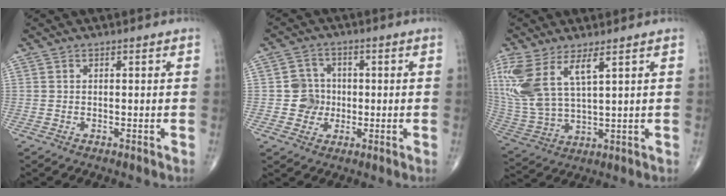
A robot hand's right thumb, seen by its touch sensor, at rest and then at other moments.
{"total": 5.1, "force": [-0.5, 4.9, 1.1], "torque": [0.009, 0.011, -0.013]}
{"total": 13.6, "force": [6.2, 4.9, 11.0], "torque": [-0.257, -0.023, 0.141]}